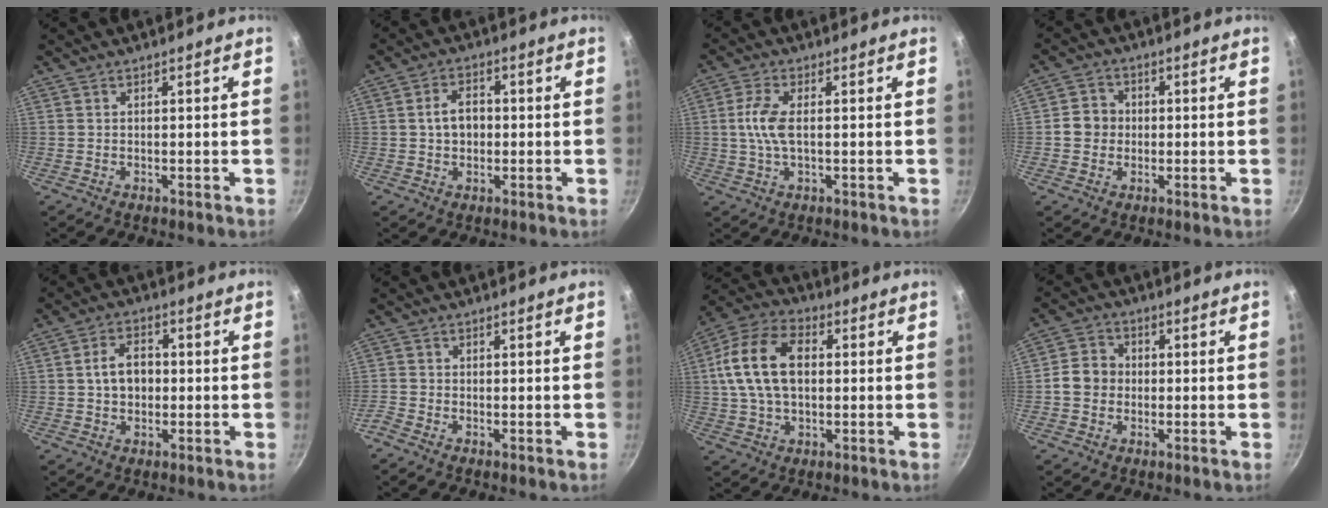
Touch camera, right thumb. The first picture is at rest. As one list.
[{"total": 5.2, "force": [0.0, 3.8, 3.6], "torque": [-0.043, 0.013, -0.005]}, {"total": 5.9, "force": [0.2, 2.4, 5.4], "torque": [-0.124, 0.006, 0.001]}, {"total": 4.9, "force": [-0.3, 4.5, 1.9], "torque": [-0.008, 0.010, -0.015]}, {"total": 6.6, "force": [0.0, 4.8, 4.6], "torque": [-0.056, 0.016, -0.005]}, {"total": 1.6, "force": [-1.3, 0.6, 0.6], "torque": [-0.025, 0.005, -0.031]}, {"total": 15.3, "force": [1.9, 9.8, 11.6], "torque": [-0.206, 0.024, 0.022]}, {"total": 6.0, "force": [-0.5, 5.3, 2.8], "torque": [-0.024, 0.015, -0.023]}]